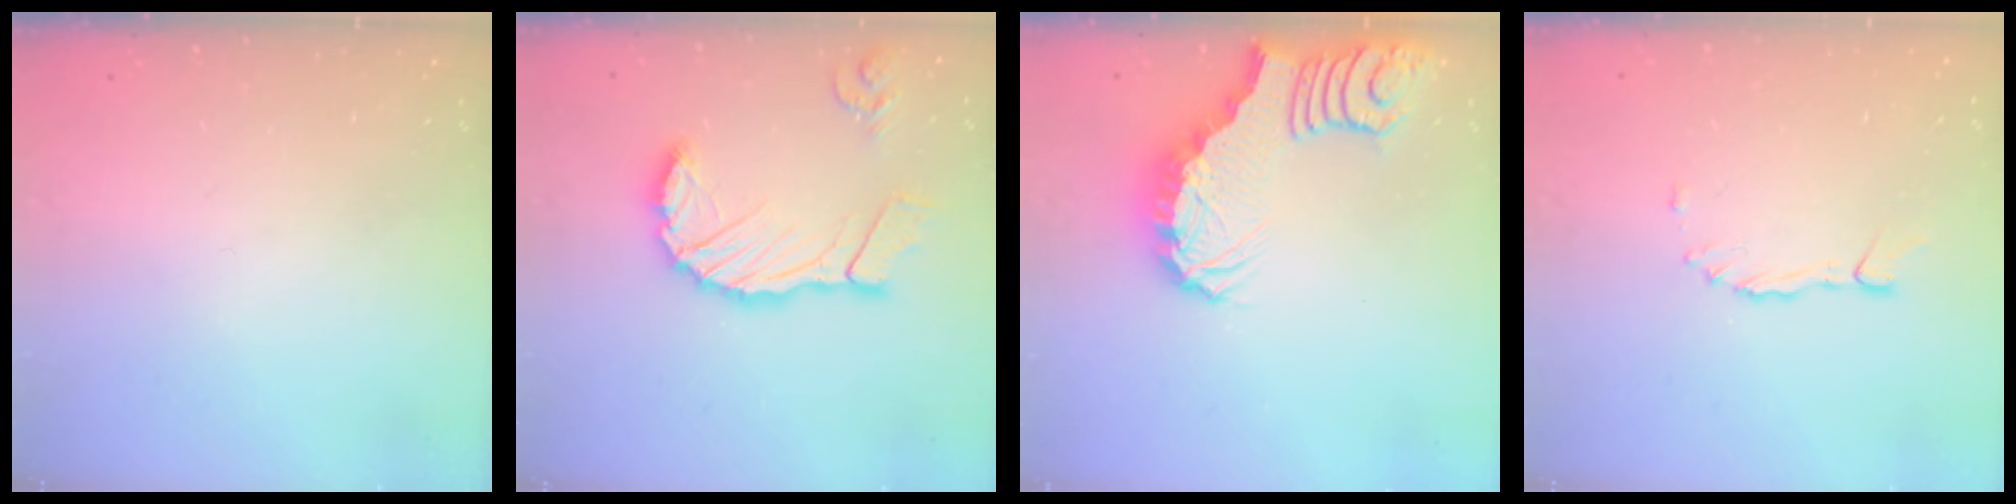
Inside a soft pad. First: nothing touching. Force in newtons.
{"total": 14.8, "press": 14.7, "slide": 1.6}
{"total": 3.3, "press": 3.2, "slide": 0.7}
{"total": 2.3, "press": 2.3, "slide": 0.2}